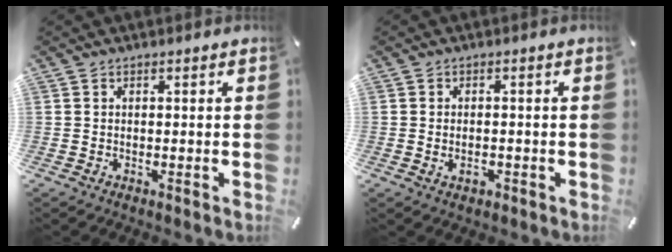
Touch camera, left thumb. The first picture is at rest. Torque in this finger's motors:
{"motor_torque": [0.24, -0.39, -0.03, 0.05, -0.01]}